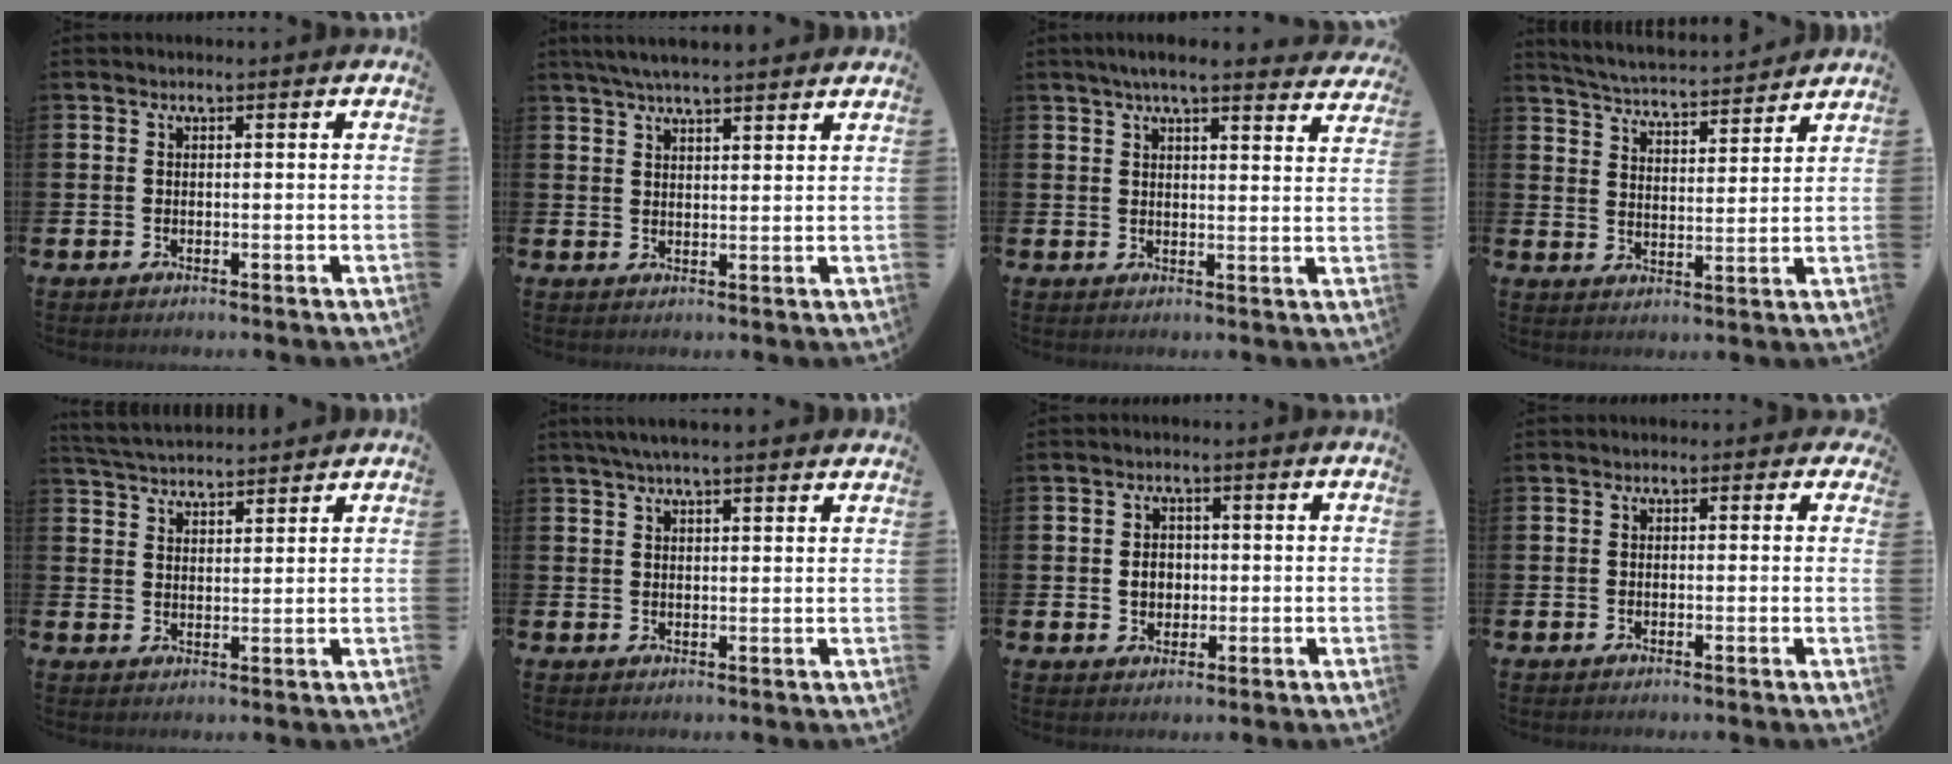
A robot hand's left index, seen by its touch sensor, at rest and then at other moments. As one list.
[{"total": 4.8, "force": [4.5, 0.4, 1.6], "torque": [-0.038, -0.011, 0.083]}, {"total": 5.4, "force": [4.9, 0.3, 2.1], "torque": [-0.040, -0.019, 0.086]}, {"total": 4.8, "force": [4.8, 0.2, 0.5], "torque": [-0.033, -0.041, 0.081]}, {"total": 3.9, "force": [3.9, 0.4, 0.1], "torque": [-0.019, -0.020, 0.072]}, {"total": 3.8, "force": [3.4, 0.1, 1.6], "torque": [-0.035, -0.005, 0.062]}, {"total": 2.8, "force": [0.0, 2.5, 1.4], "torque": [-0.012, 0.002, -0.007]}, {"total": 0.6, "force": [-0.1, 0.5, 0.3], "torque": [0.000, 0.007, -0.005]}]